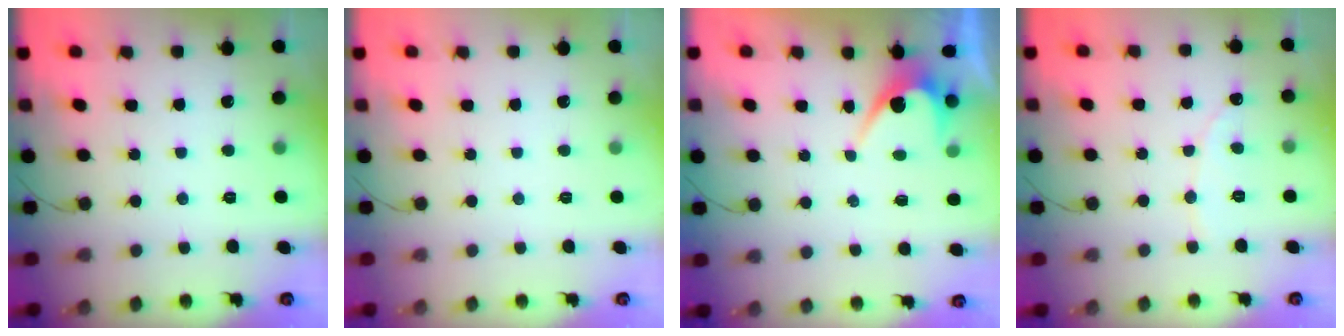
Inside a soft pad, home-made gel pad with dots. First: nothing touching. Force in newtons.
{"total": 0.0}
{"total": 4.7, "press": 4.7, "slide": 0.3}
{"total": 1.7, "press": 1.7, "slide": 0.1}